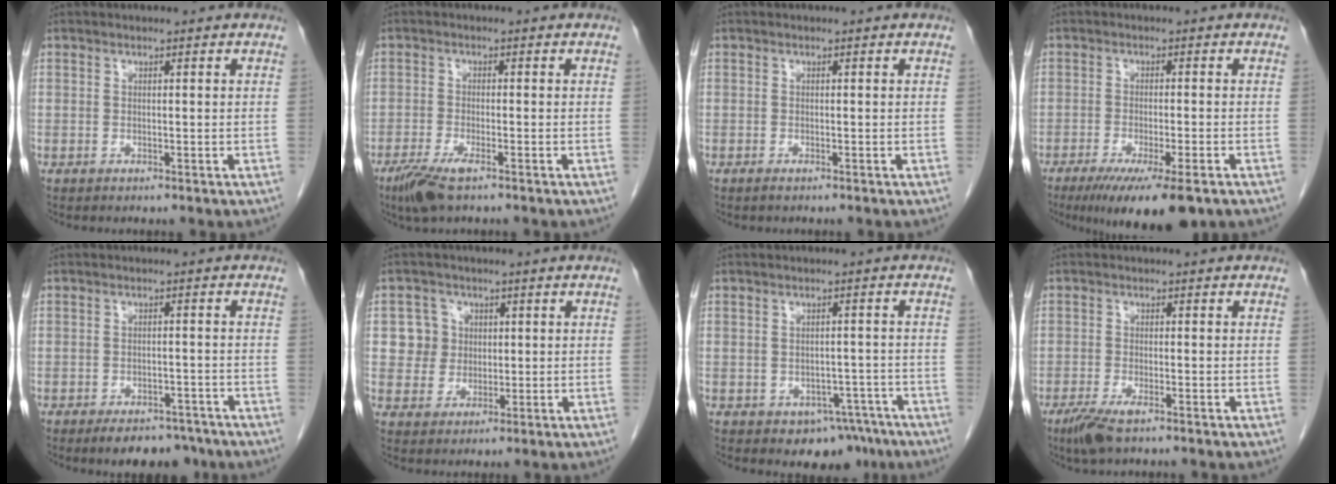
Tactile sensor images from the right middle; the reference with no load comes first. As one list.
[{"total": 4.9, "force": [-3.2, 0.9, 3.5], "torque": [-0.076, -0.011, -0.059]}, {"total": 0.6, "force": [-0.4, 0.0, 0.4], "torque": [-0.009, -0.001, -0.008]}, {"total": 11.1, "force": [-7.5, 1.4, 8.1], "torque": [-0.115, -0.024, -0.114]}, {"total": 6.5, "force": [-5.1, 3.0, 2.6], "torque": [-0.028, 0.003, -0.072]}, {"total": 2.6, "force": [0.6, 2.6, 0.3], "torque": [0.001, 0.006, 0.010]}, {"total": 5.9, "force": [-3.9, 3.8, 2.2], "torque": [-0.009, 0.011, -0.045]}, {"total": 4.1, "force": [-2.7, 0.9, 3.0], "torque": [-0.064, -0.009, -0.049]}]